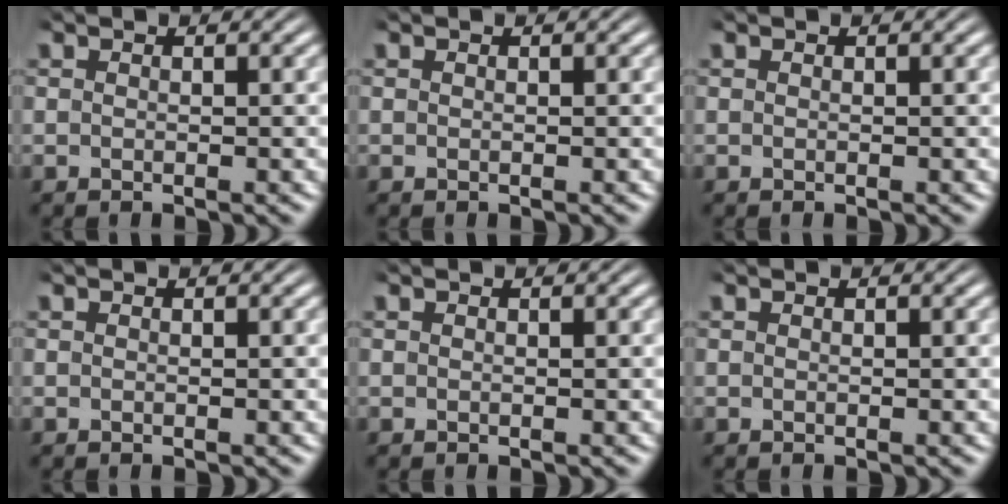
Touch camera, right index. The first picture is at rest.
{"total": 0.0}
{"total": 0.0}
{"total": 0.0}
{"total": 0.0}
{"total": 0.0}